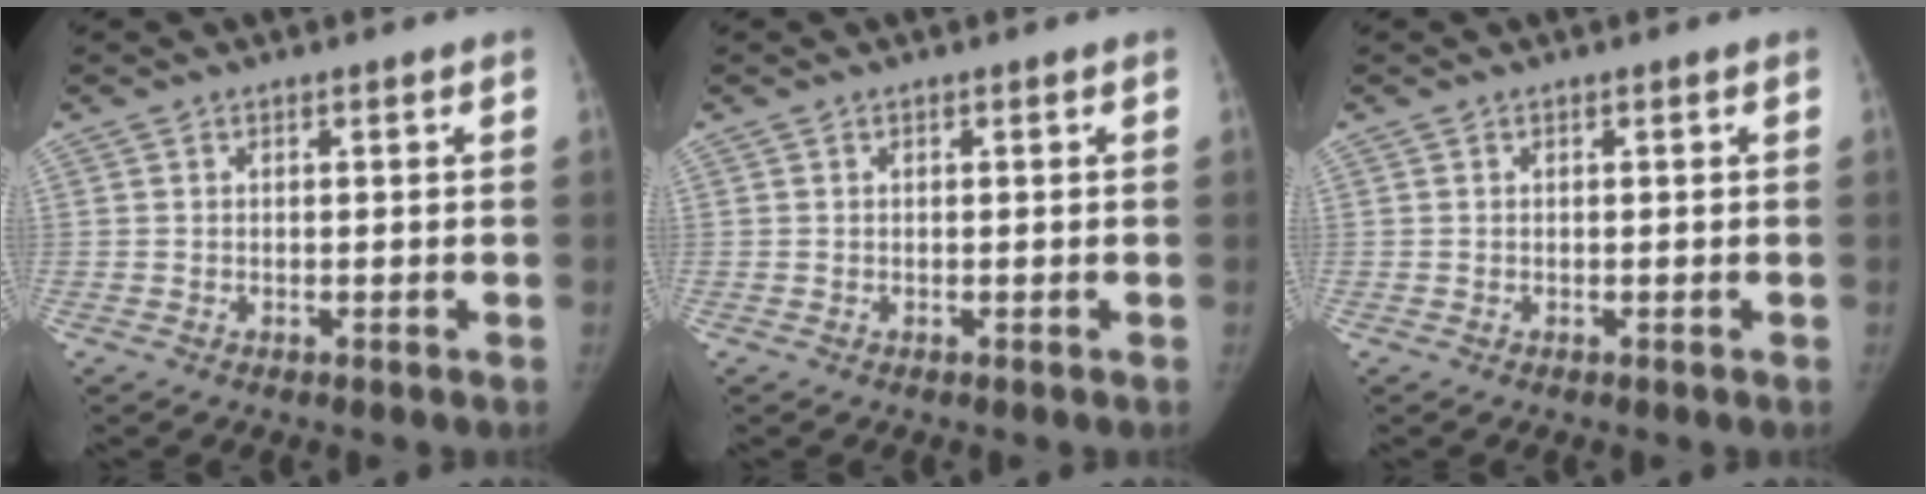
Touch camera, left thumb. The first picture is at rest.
{"total": 0.0}
{"total": 0.0}